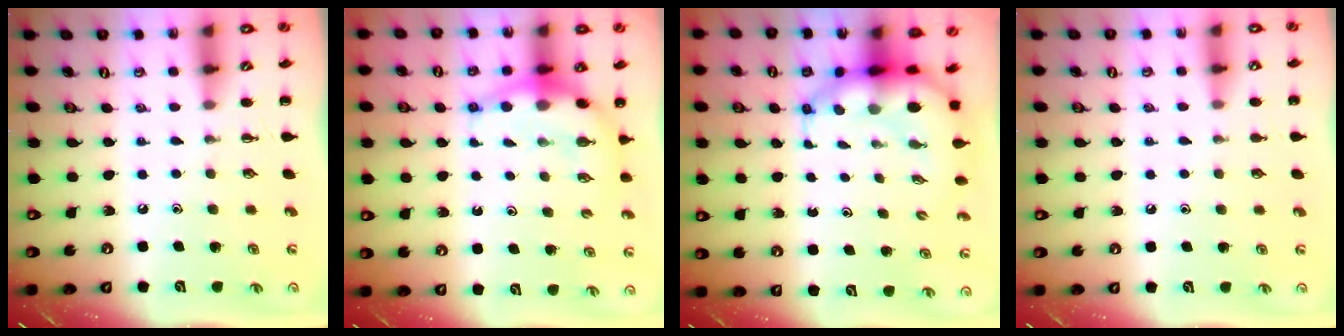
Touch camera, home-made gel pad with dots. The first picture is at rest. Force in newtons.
{"total": 7.2, "press": 7.2, "slide": 1.1}
{"total": 8.5, "press": 7.9, "slide": 3.0}
{"total": 3.8, "press": 3.6, "slide": 1.1}